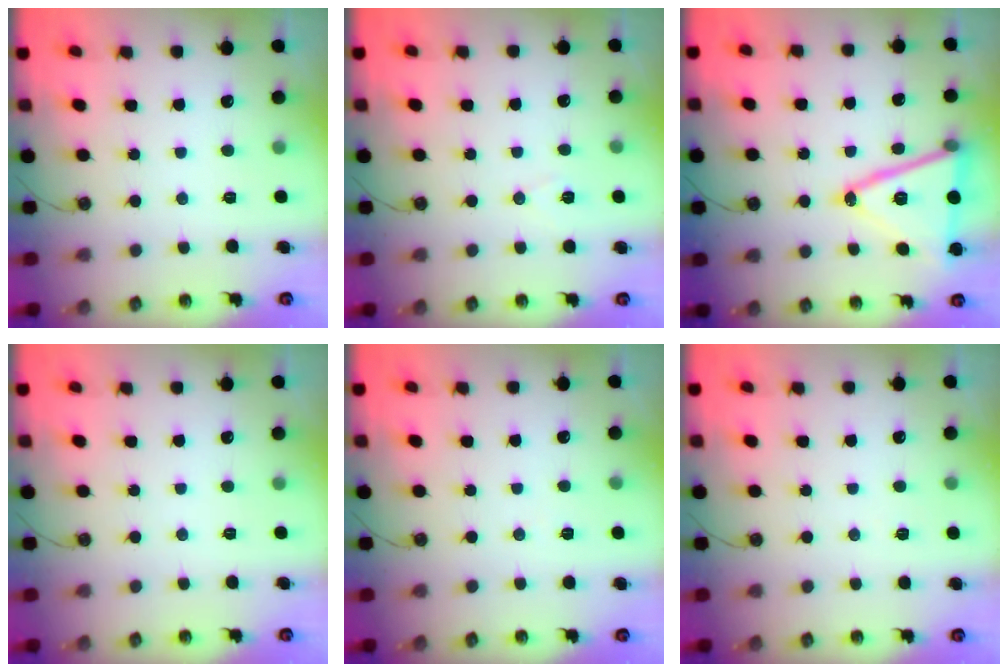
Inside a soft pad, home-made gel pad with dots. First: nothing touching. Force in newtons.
{"total": 6.1, "press": 4.0, "slide": 4.6}
{"total": 19.0, "press": 18.6, "slide": 3.5}
{"total": 0.0}
{"total": 4.9, "press": 2.3, "slide": 4.2}
{"total": 4.6, "press": 1.3, "slide": 4.4}